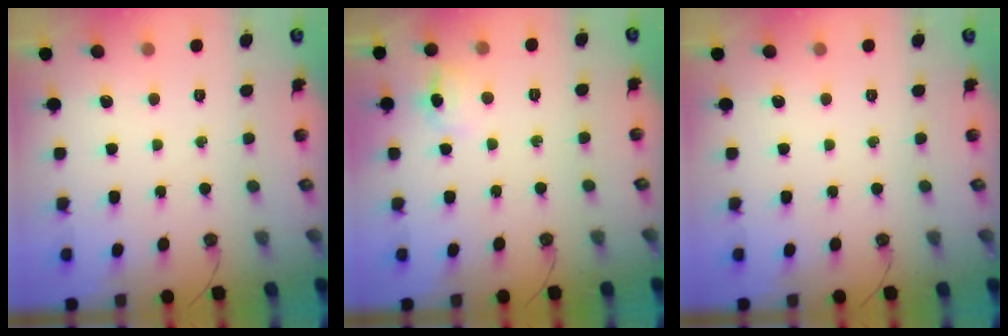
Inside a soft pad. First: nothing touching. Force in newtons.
{"total": 5.5, "press": 5.2, "slide": 1.9}
{"total": 0.0}